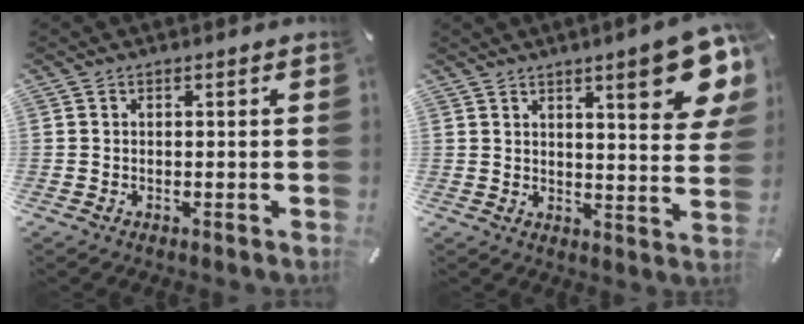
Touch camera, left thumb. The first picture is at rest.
{"total": 13.9, "force": [7.5, 3.3, 11.2], "torque": [-0.140, -0.047, 0.113]}